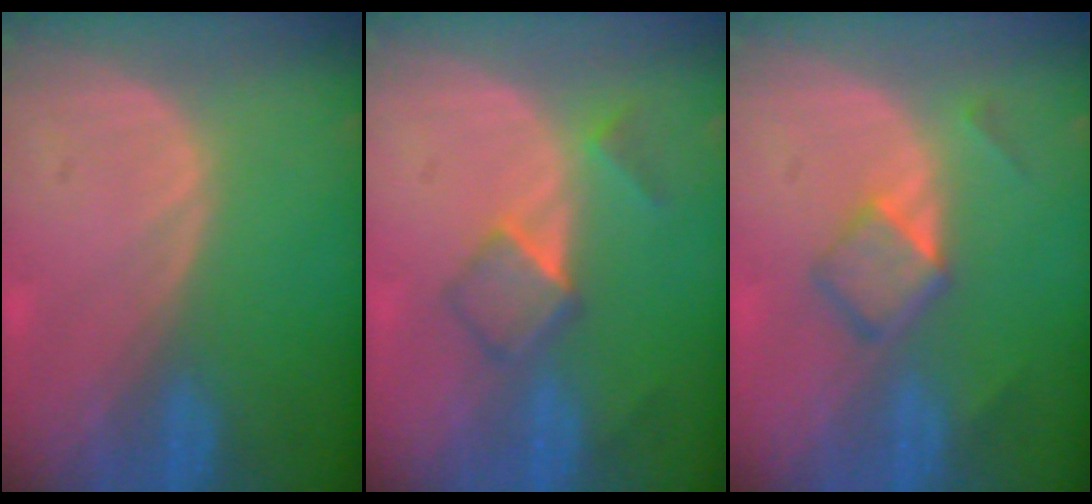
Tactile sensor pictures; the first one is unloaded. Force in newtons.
{"total": 5.3, "press": 4.7, "slide": 2.4}
{"total": 4.6, "press": 4.5, "slide": 1.1}